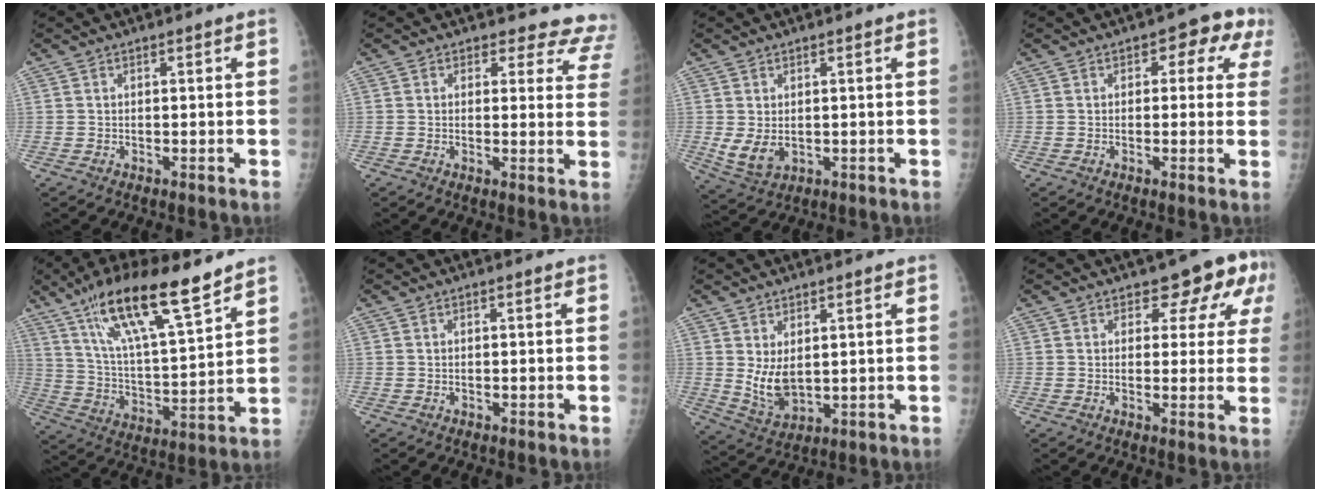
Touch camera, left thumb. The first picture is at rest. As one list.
[{"total": 9.6, "force": [8.5, 4.4, 0.4], "torque": [0.052, -0.046, 0.055]}, {"total": 5.0, "force": [0.1, 3.4, 3.7], "torque": [-0.064, -0.015, 0.015]}, {"total": 6.0, "force": [2.1, 3.8, 4.1], "torque": [0.003, 0.003, 0.010]}, {"total": 19.5, "force": [13.3, 4.0, 13.7], "torque": [-0.223, -0.054, 0.240]}, {"total": 0.0}, {"total": 6.8, "force": [1.8, 3.9, 5.2], "torque": [-0.082, -0.026, 0.048]}, {"total": 8.3, "force": [4.4, 4.7, 5.2], "torque": [-0.016, -0.014, 0.042]}]